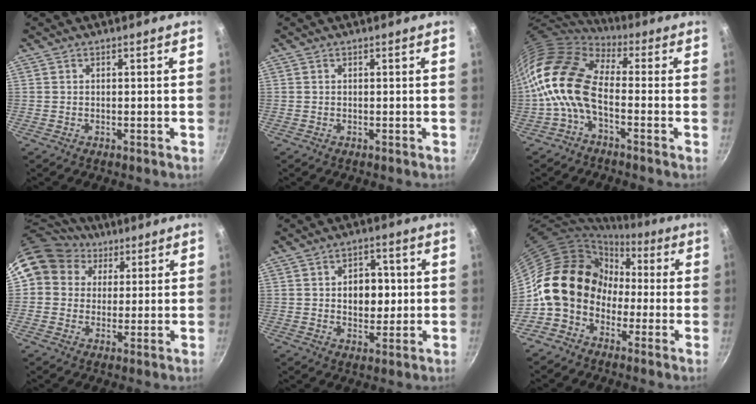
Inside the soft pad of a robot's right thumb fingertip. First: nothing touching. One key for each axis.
{"total": 0.0}
{"total": 12.5, "fx": -2.4, "fy": 6.8, "fz": 10.2, "tx": -0.183, "ty": 0.026, "tz": -0.068}
{"total": 12.6, "fx": 5.7, "fy": 10.6, "fz": 3.9, "tx": -0.054, "ty": 0.007, "tz": 0.092}
{"total": 7.6, "fx": 0.6, "fy": 5.4, "fz": 5.3, "tx": -0.044, "ty": 0.003, "tz": 0.008}
{"total": 13.6, "fx": -1.5, "fy": 11.5, "fz": 7.2, "tx": -0.072, "ty": 0.046, "tz": -0.043}